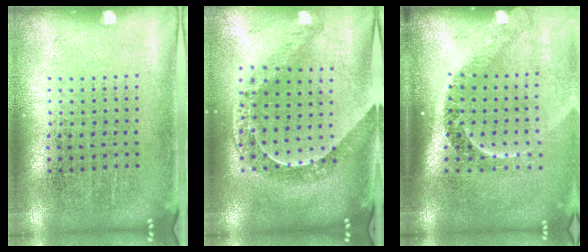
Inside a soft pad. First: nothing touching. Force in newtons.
{"total": 1.1, "press": 1.1, "slide": 0.3}
{"total": 2.3, "press": 1.6, "slide": 1.6}